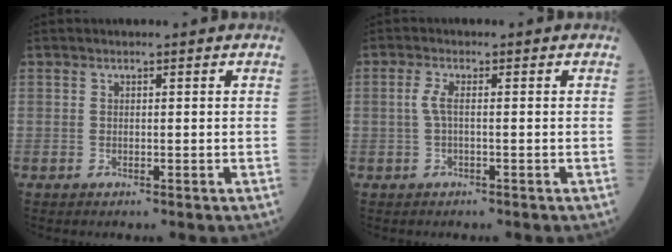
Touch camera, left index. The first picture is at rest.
{"total": 2.0, "force": [-0.1, 0.1, 2.0], "torque": [-0.048, 0.004, -0.002]}